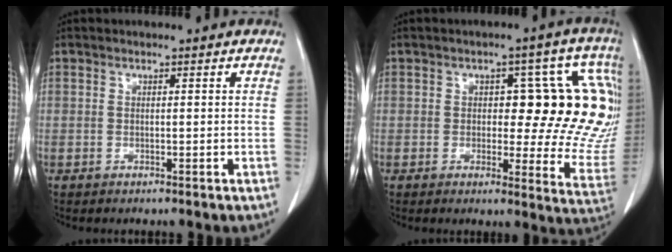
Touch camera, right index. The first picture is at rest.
{"total": 17.5, "force": [3.0, 6.6, 16.0], "torque": [-0.156, 0.020, 0.036]}